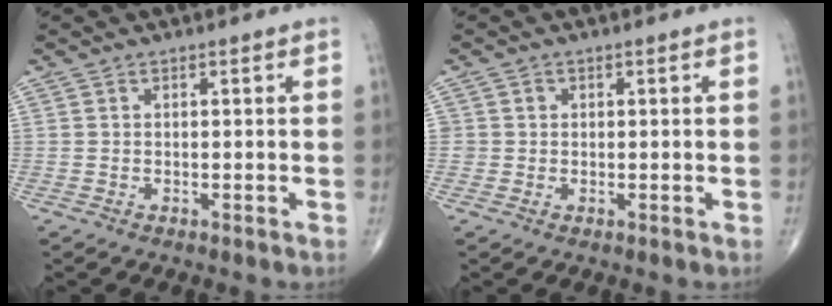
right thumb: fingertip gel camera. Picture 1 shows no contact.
{"total": 1.5, "force": [0.0, 1.5, 0.1], "torque": [0.010, 0.005, -0.002]}